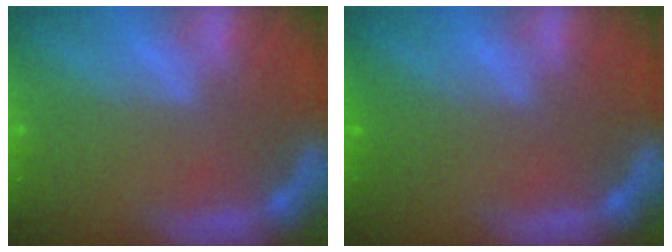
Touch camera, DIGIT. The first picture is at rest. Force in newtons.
{"total": 1.5}